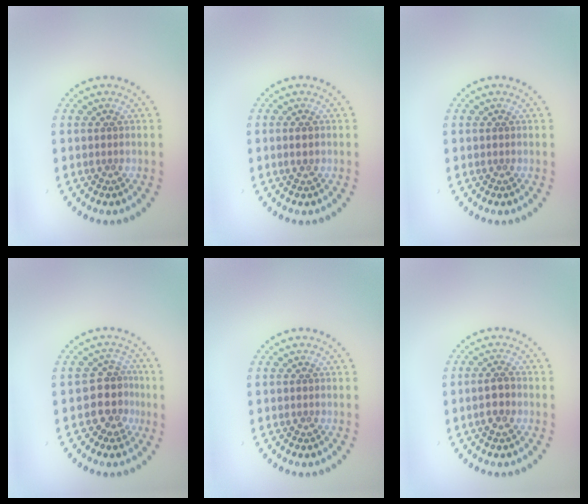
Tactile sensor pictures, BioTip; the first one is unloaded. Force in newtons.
{"total": 1.4, "press": 1.4, "slide": 0.0}
{"total": 0.0}
{"total": 3.2, "press": 2.6, "slide": 1.9}
{"total": 0.0}
{"total": 2.1, "press": 2.1, "slide": 0.6}